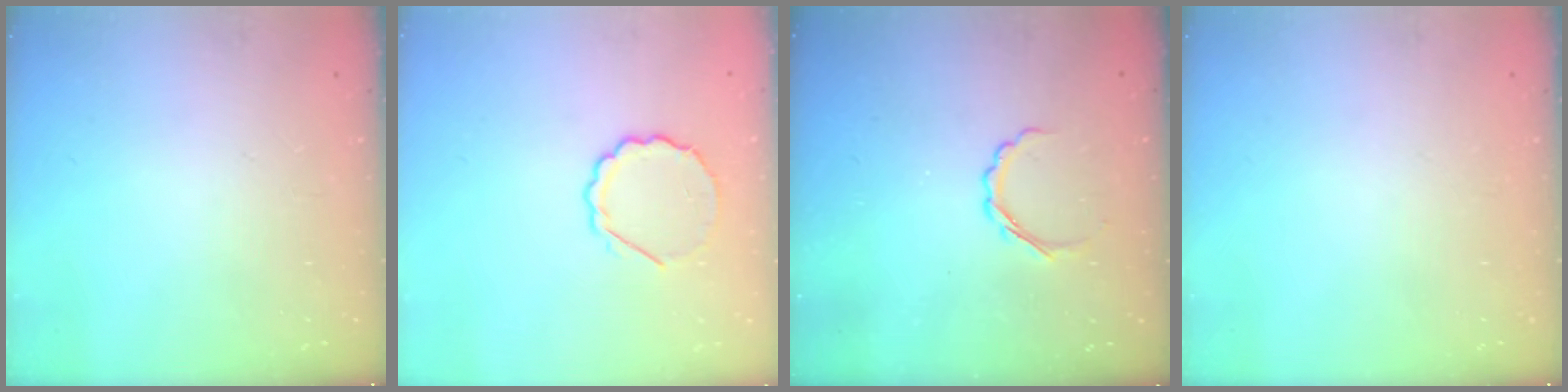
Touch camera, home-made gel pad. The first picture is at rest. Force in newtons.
{"total": 7.1, "press": 6.9, "slide": 1.6}
{"total": 4.4, "press": 4.2, "slide": 1.1}
{"total": 0.0}